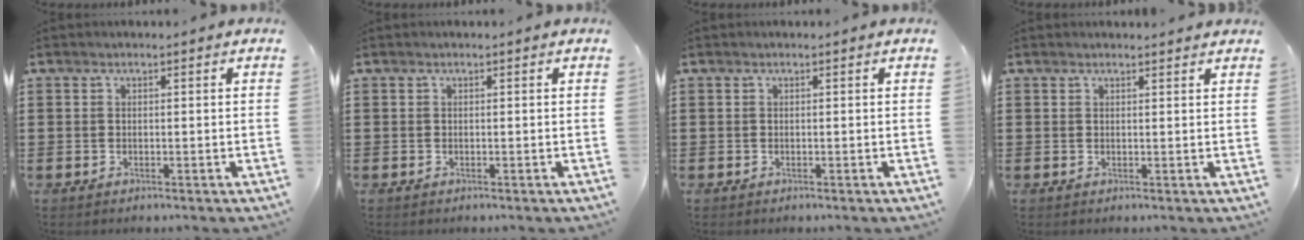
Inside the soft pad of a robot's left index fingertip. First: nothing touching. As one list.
[{"total": 0.0}, {"total": 0.0}, {"total": 1.0, "force": [1.0, 0.0, 0.2], "torque": [-0.005, -0.002, 0.019]}]